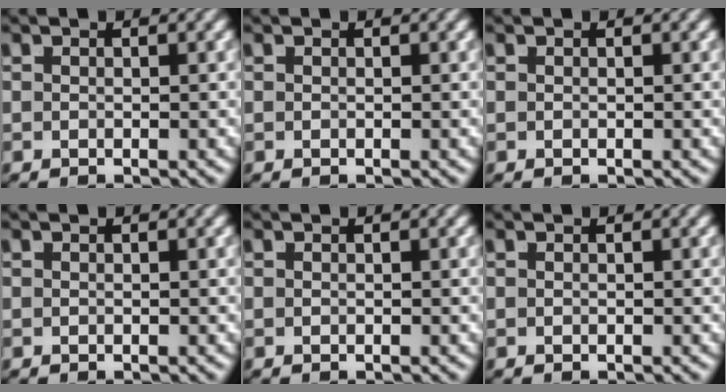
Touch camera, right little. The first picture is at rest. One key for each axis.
{"total": 0.0}
{"total": 0.0}
{"total": 0.0}
{"total": 0.0}
{"total": 0.0}